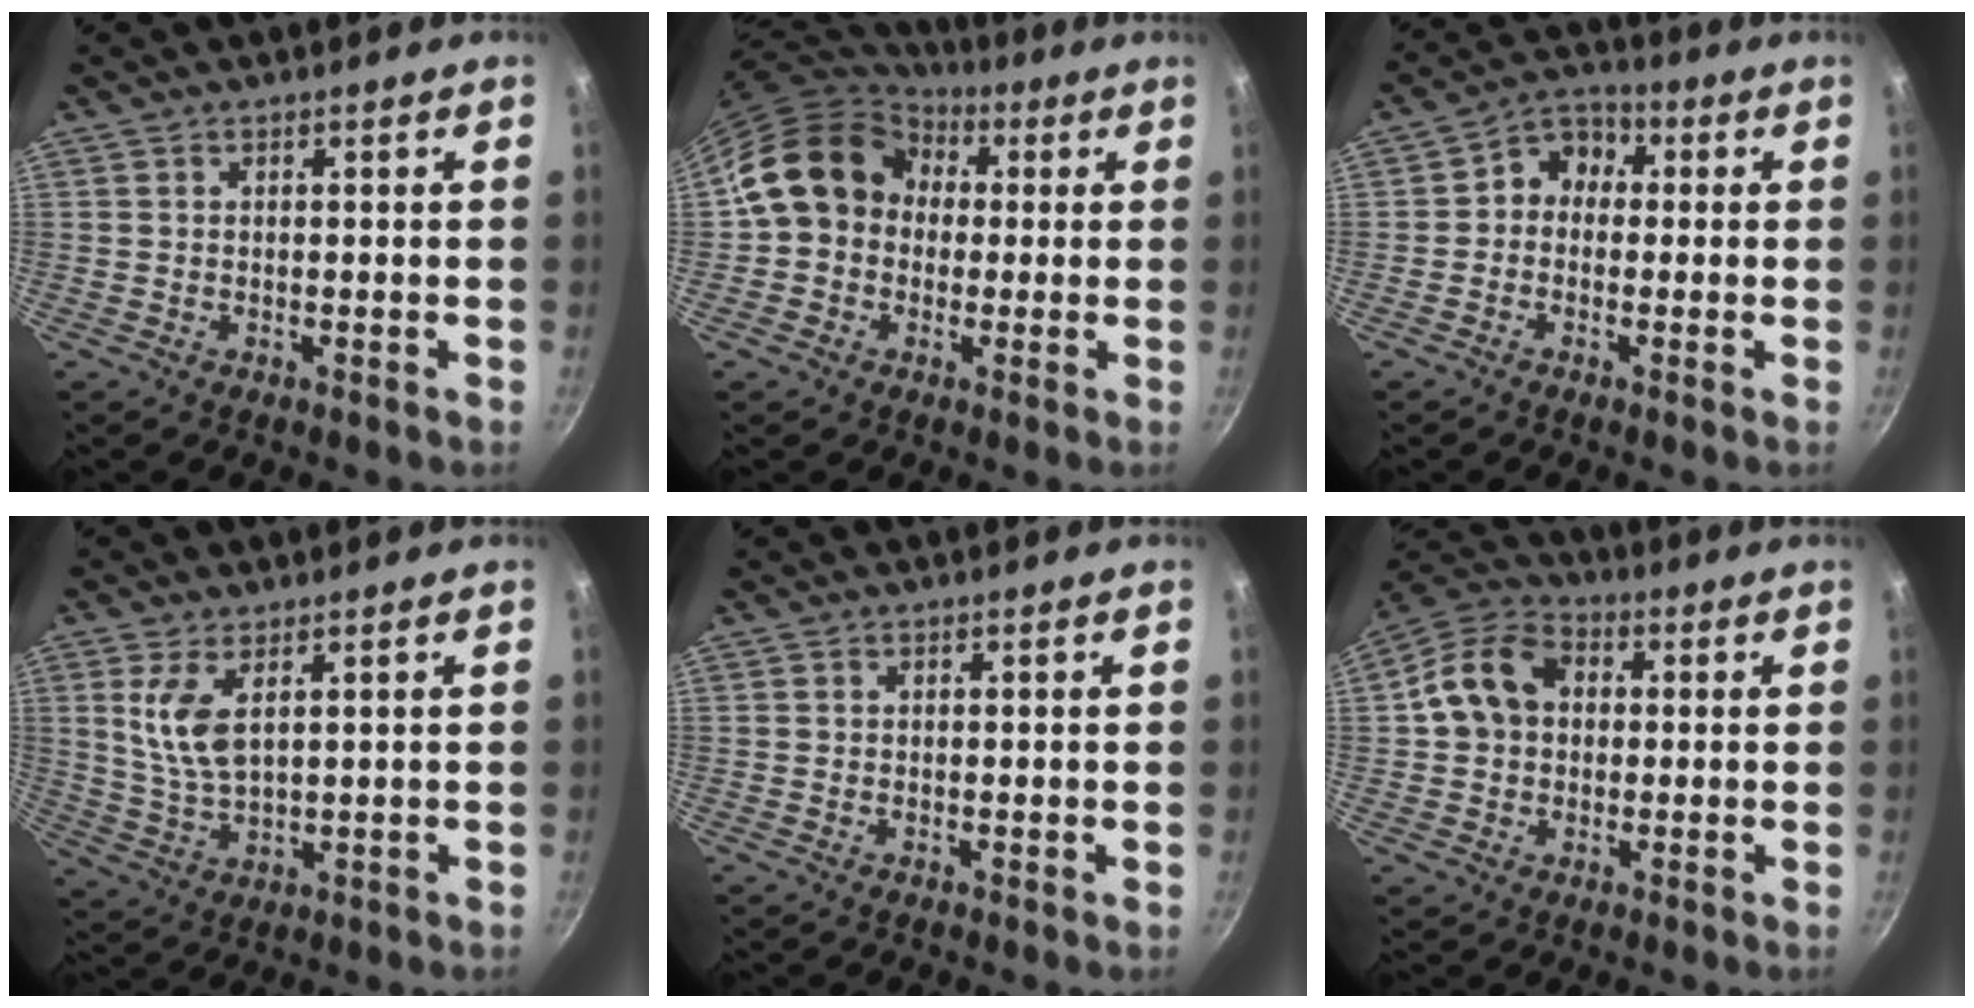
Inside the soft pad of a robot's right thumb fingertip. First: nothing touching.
{"total": 14.5, "force": [1.6, 12.2, 7.7], "torque": [-0.102, 0.035, 0.009]}
{"total": 6.3, "force": [0.1, 5.3, 3.3], "torque": [-0.018, 0.020, -0.022]}
{"total": 7.3, "force": [2.7, 3.2, 5.9], "torque": [-0.116, -0.023, 0.060]}
{"total": 0.0}
{"total": 11.4, "force": [1.4, 9.1, 6.7], "torque": [-0.093, 0.023, 0.005]}